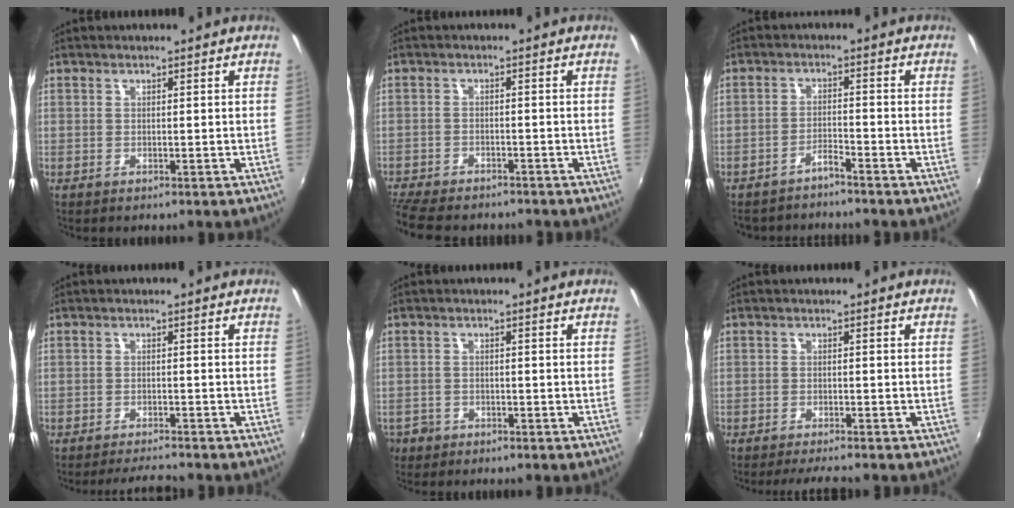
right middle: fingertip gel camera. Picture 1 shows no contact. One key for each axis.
{"total": 10.5, "fx": -9.2, "fy": 3.1, "fz": 4.0, "tx": -0.109, "ty": -0.026, "tz": -0.152}
{"total": 3.2, "fx": -3.1, "fy": 0.3, "fz": 1.0, "tx": -0.034, "ty": 0.000, "tz": -0.056}
{"total": 4.3, "fx": -4.1, "fy": 0.1, "fz": 1.3, "tx": -0.035, "ty": -0.007, "tz": -0.067}
{"total": 4.4, "fx": -2.6, "fy": 3.3, "fz": 1.1, "tx": -0.039, "ty": -0.005, "tz": -0.045}
{"total": 4.6, "fx": -4.2, "fy": 0.1, "fz": 2.0, "tx": -0.046, "ty": -0.010, "tz": -0.068}